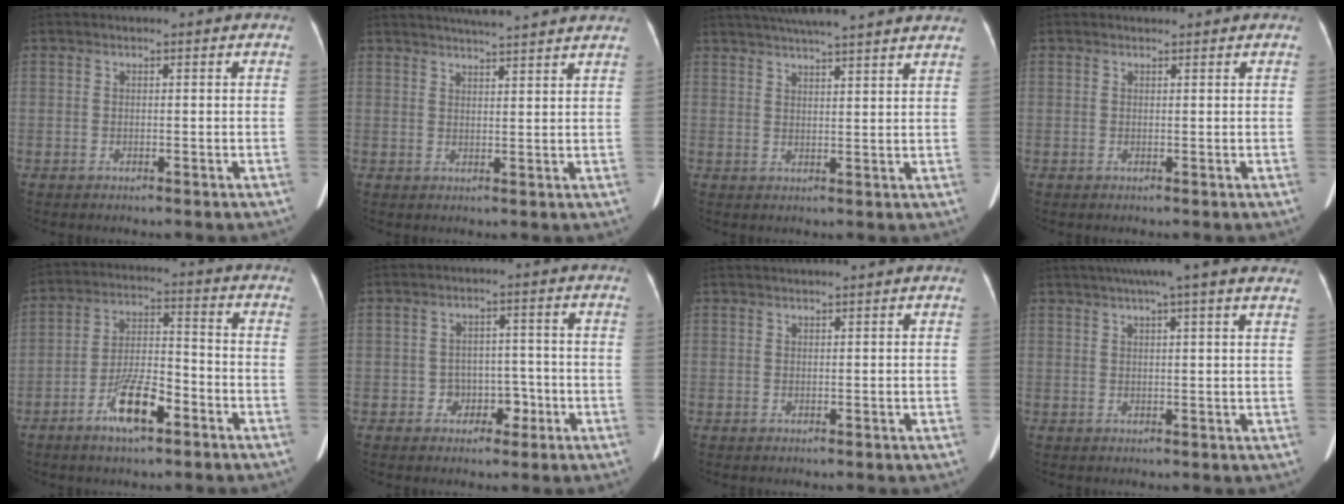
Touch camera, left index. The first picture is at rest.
{"total": 11.1, "force": [10.2, -0.2, 4.4], "torque": [-0.070, 0.020, 0.126]}
{"total": 18.9, "force": [16.7, 0.9, 8.9], "torque": [-0.148, 0.031, 0.220]}
{"total": 0.8, "force": [0.8, 0.2, 0.1], "torque": [-0.011, 0.008, 0.014]}
{"total": 8.9, "force": [-4.9, 2.4, 7.0], "torque": [-0.141, 0.000, -0.089]}
{"total": 3.8, "force": [-1.6, 3.1, 1.5], "torque": [-0.020, 0.014, -0.019]}
{"total": 3.2, "force": [2.8, -0.8, 1.3], "torque": [-0.012, 0.024, 0.047]}
{"total": 12.7, "force": [10.2, 0.0, 7.6], "torque": [-0.122, 0.037, 0.121]}